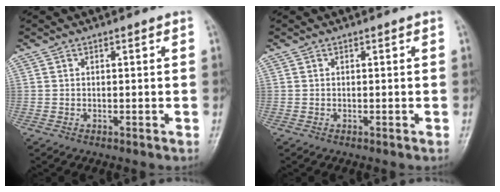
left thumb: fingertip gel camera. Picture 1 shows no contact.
{"total": 0.0}